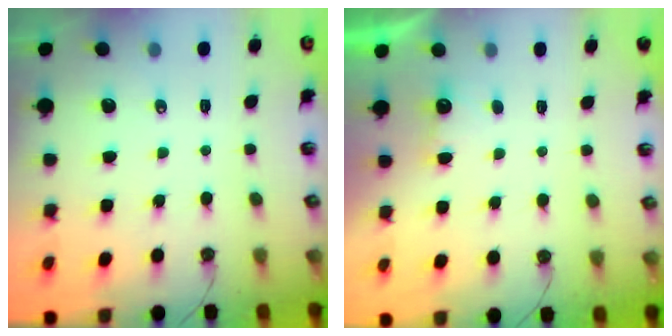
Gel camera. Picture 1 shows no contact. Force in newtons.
{"total": 2.5, "press": 2.4, "slide": 1.0}